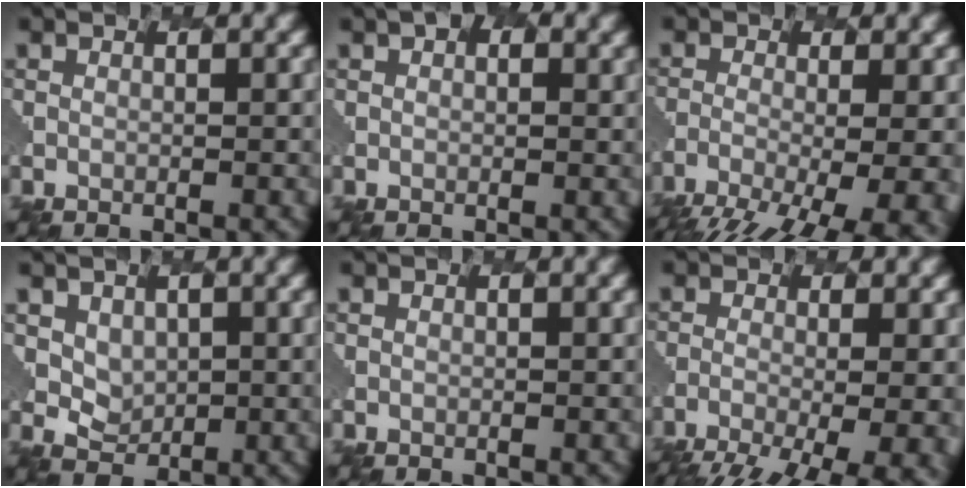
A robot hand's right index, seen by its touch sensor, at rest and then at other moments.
{"total": 2.2, "force": [1.1, 1.3, 1.5], "torque": [-0.001, 0.011, 0.000]}
{"total": 12.7, "force": [-8.1, 4.5, 8.6], "torque": [-0.126, -0.024, -0.092]}
{"total": 2.0, "force": [0.6, 1.8, 0.4], "torque": [-0.016, -0.006, 0.015]}
{"total": 1.1, "force": [0.3, 0.5, 0.9], "torque": [-0.003, 0.007, -0.001]}
{"total": 12.3, "force": [-8.0, 4.2, 8.4], "torque": [-0.110, -0.016, -0.084]}